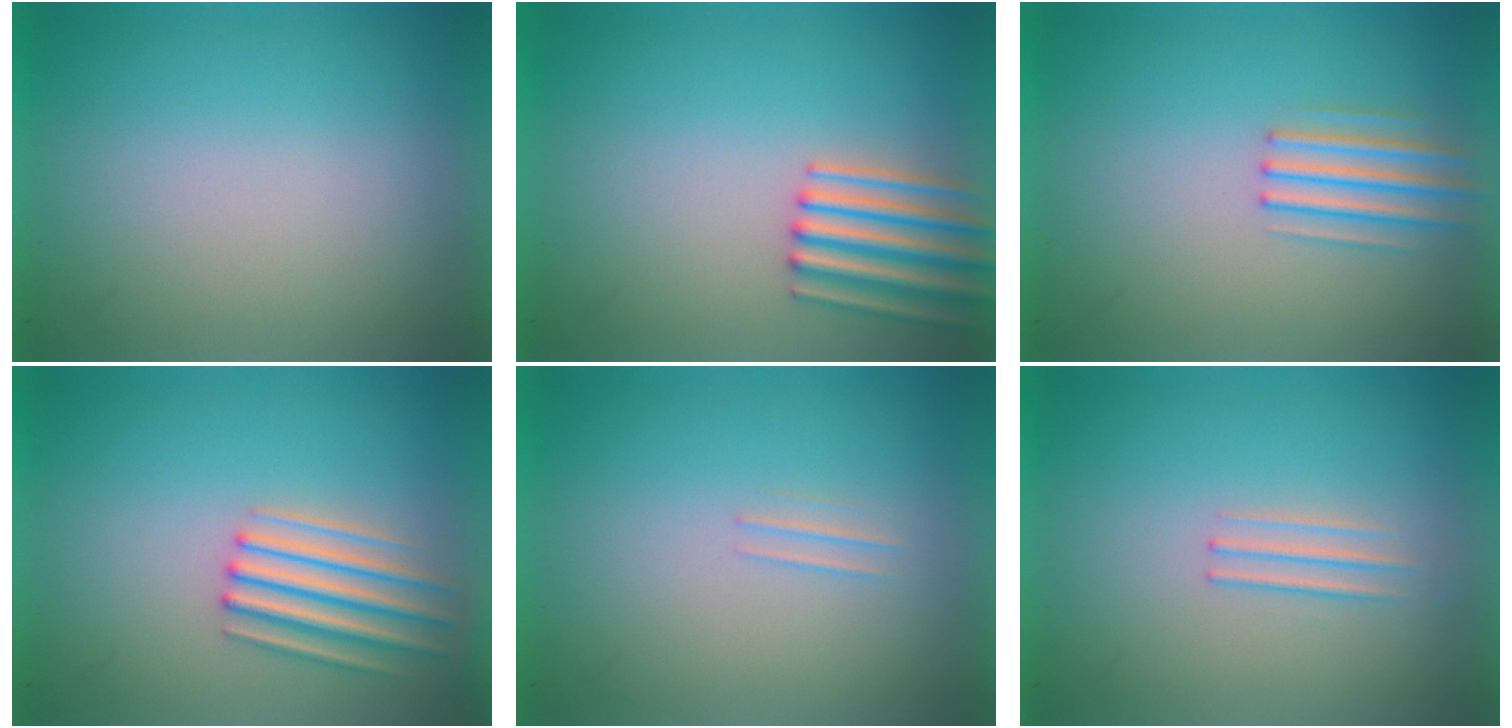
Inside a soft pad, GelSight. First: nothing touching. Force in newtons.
{"total": 3.4}
{"total": 2.3}
{"total": 3.1}
{"total": 1.1}
{"total": 1.3}